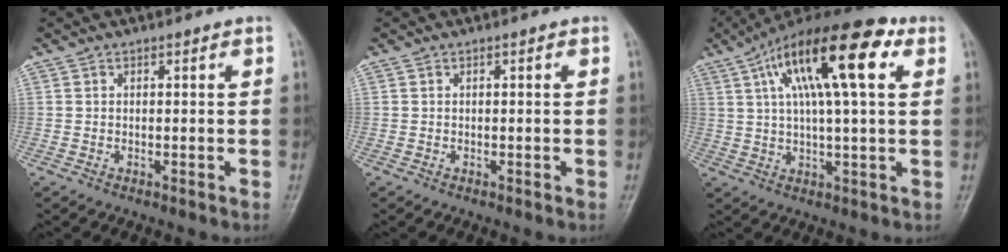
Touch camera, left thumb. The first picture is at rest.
{"total": 0.0}
{"total": 19.7, "force": [7.1, 6.2, 17.3], "torque": [-0.283, 0.020, 0.109]}